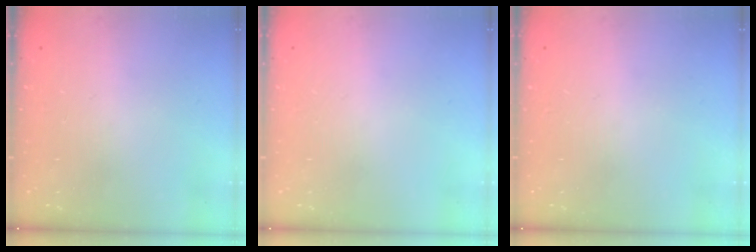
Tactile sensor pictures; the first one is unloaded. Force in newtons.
{"total": 0.0}
{"total": 0.0}